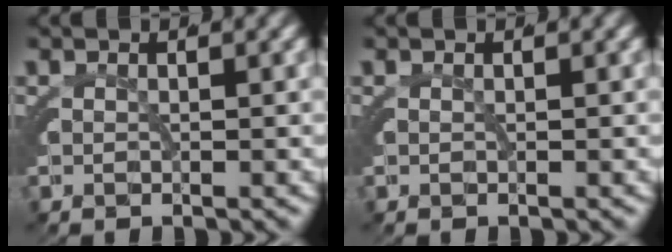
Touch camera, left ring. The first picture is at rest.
{"total": 0.0}